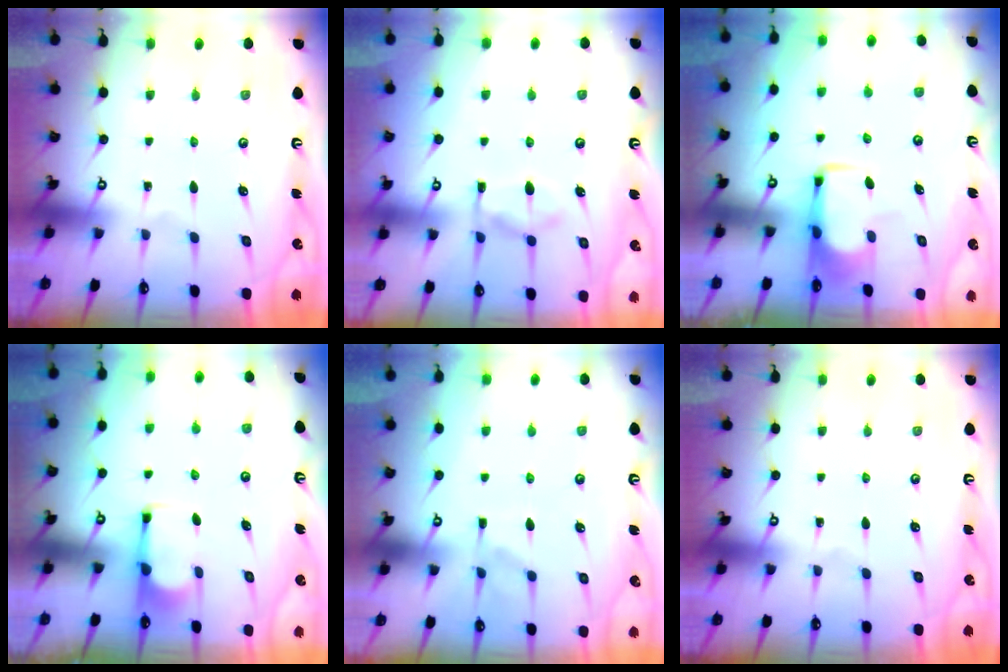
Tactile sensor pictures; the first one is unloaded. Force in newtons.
{"total": 4.2, "press": 3.8, "slide": 1.8}
{"total": 2.0, "press": 2.0, "slide": 0.4}
{"total": 0.0}
{"total": 1.4, "press": 0.6, "slide": 1.2}
{"total": 0.0}